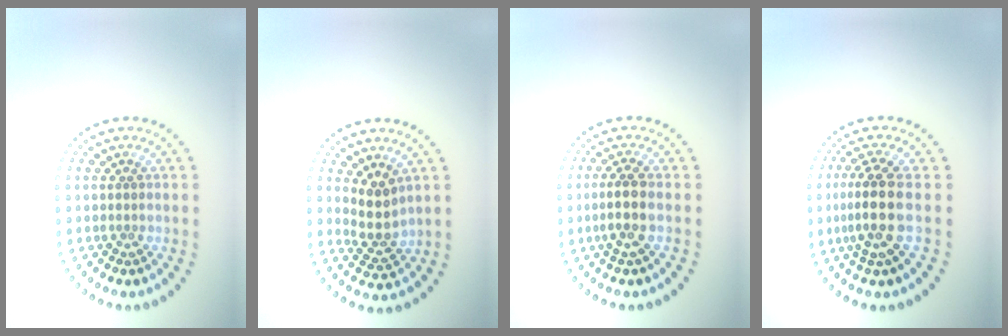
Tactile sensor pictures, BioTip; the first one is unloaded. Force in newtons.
{"total": 2.7, "press": 2.3, "slide": 1.5}
{"total": 2.5, "press": 2.3, "slide": 1.1}
{"total": 3.8, "press": 3.0, "slide": 2.4}